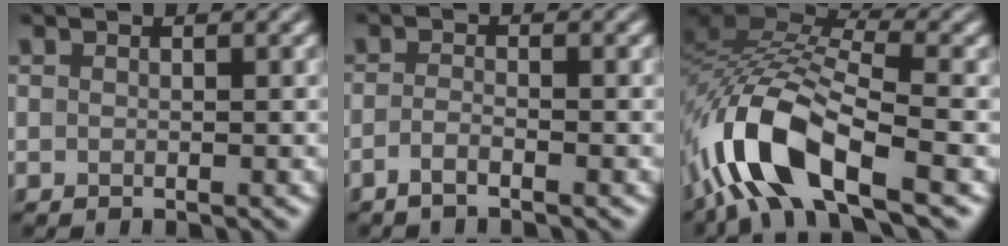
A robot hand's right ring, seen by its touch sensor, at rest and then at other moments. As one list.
[{"total": 1.1, "force": [-0.8, 0.1, 0.8], "torque": [-0.023, 0.002, -0.022]}, {"total": 11.4, "force": [-5.2, 4.6, 9.0], "torque": [-0.179, 0.011, -0.111]}]